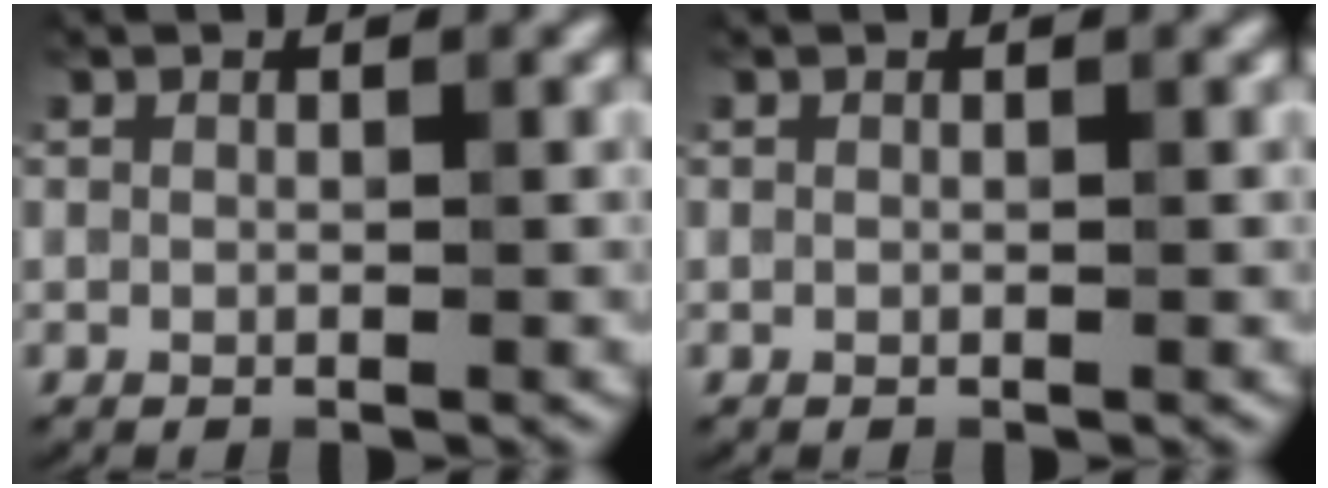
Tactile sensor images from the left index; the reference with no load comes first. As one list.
[{"total": 0.0}]